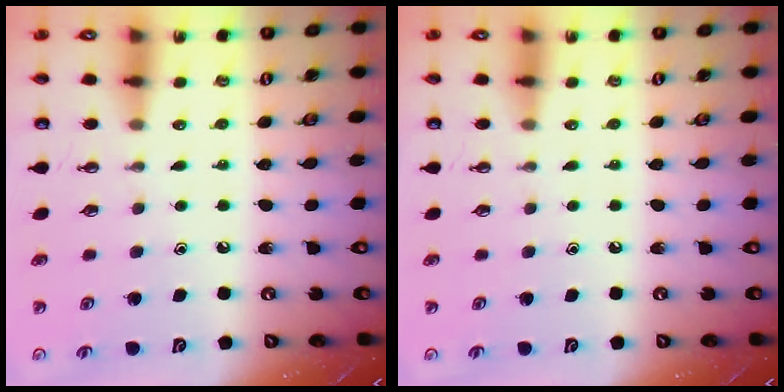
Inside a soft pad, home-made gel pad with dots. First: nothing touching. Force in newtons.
{"total": 0.0}